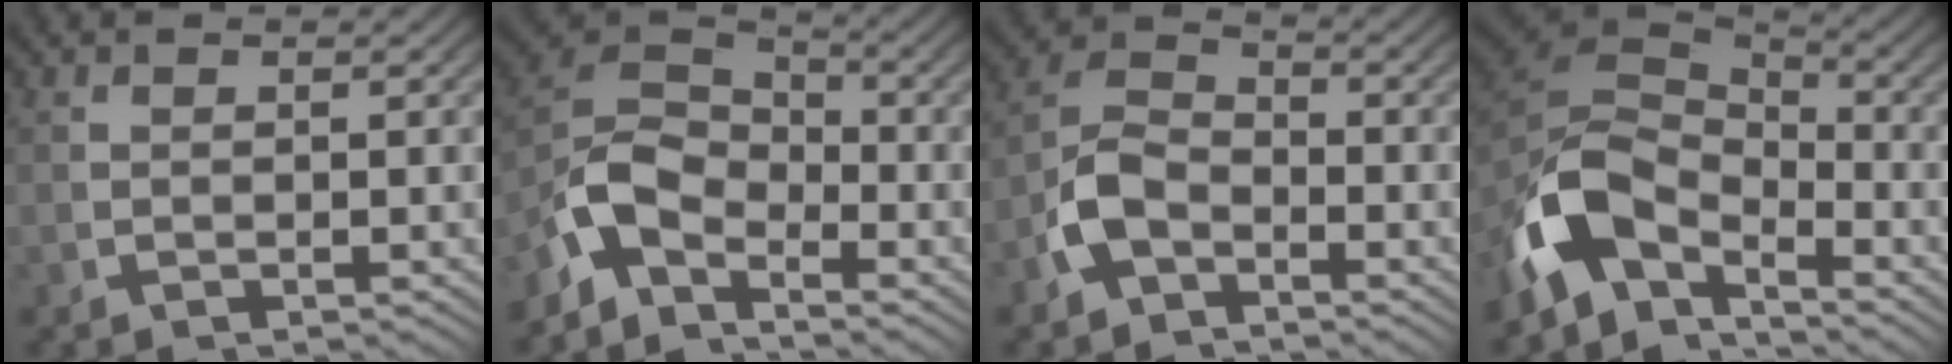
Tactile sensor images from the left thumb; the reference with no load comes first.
{"total": 8.4, "force": [-1.0, 5.9, 5.8], "torque": [-0.118, -0.008, -0.029]}
{"total": 5.8, "force": [-2.1, 4.5, 3.0], "torque": [-0.068, -0.007, -0.042]}
{"total": 11.3, "force": [-1.5, 7.4, 8.4], "torque": [-0.189, -0.024, -0.023]}